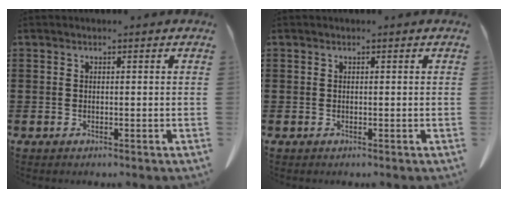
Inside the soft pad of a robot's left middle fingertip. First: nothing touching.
{"total": 0.0}